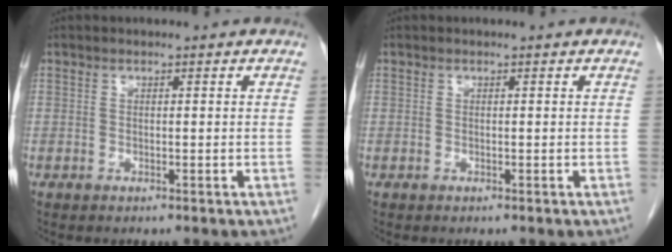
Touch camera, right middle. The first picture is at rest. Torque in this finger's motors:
{"motor_torque": [0.00, 0.00, 0.00, -0.01]}